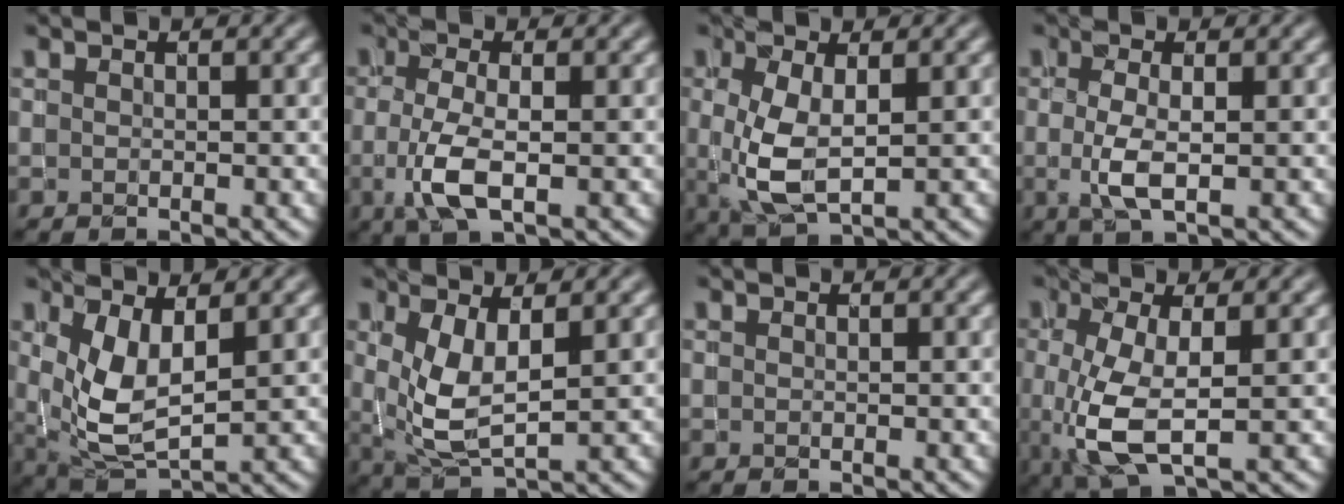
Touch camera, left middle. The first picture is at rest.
{"total": 3.8, "force": [-1.1, 1.2, 3.5], "torque": [-0.081, -0.008, -0.021]}
{"total": 4.5, "force": [0.1, 2.0, 4.1], "torque": [-0.093, -0.006, 0.008]}
{"total": 2.7, "force": [-0.4, 0.7, 2.5], "torque": [-0.054, -0.001, -0.006]}
{"total": 5.0, "force": [1.1, 2.3, 4.3], "torque": [-0.095, -0.014, 0.031]}
{"total": 4.6, "force": [0.8, 1.9, 4.1], "torque": [-0.091, -0.011, 0.026]}
{"total": 0.0}
{"total": 5.5, "force": [-0.8, 2.0, 5.1], "torque": [-0.115, -0.008, -0.011]}